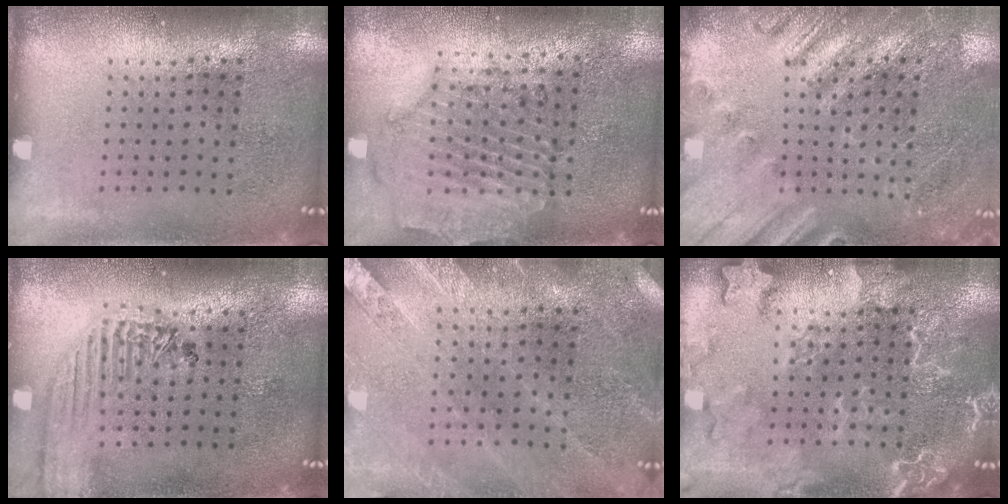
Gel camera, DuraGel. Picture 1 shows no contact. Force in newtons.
{"total": 0.7, "press": 0.6, "slide": 0.4}
{"total": 2.4, "press": 2.4, "slide": 0.5}
{"total": 1.8, "press": 1.7, "slide": 0.7}
{"total": 0.6, "press": 0.6, "slide": 0.2}
{"total": 2.5, "press": 2.4, "slide": 0.4}